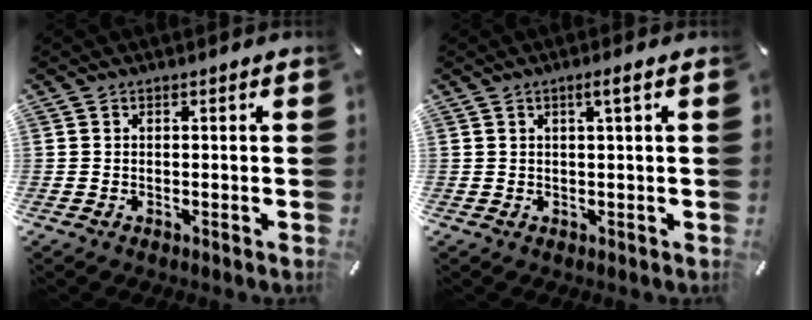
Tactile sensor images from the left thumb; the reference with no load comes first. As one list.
[{"total": 2.7, "force": [1.1, 0.1, 2.5], "torque": [-0.049, 0.000, 0.017]}]